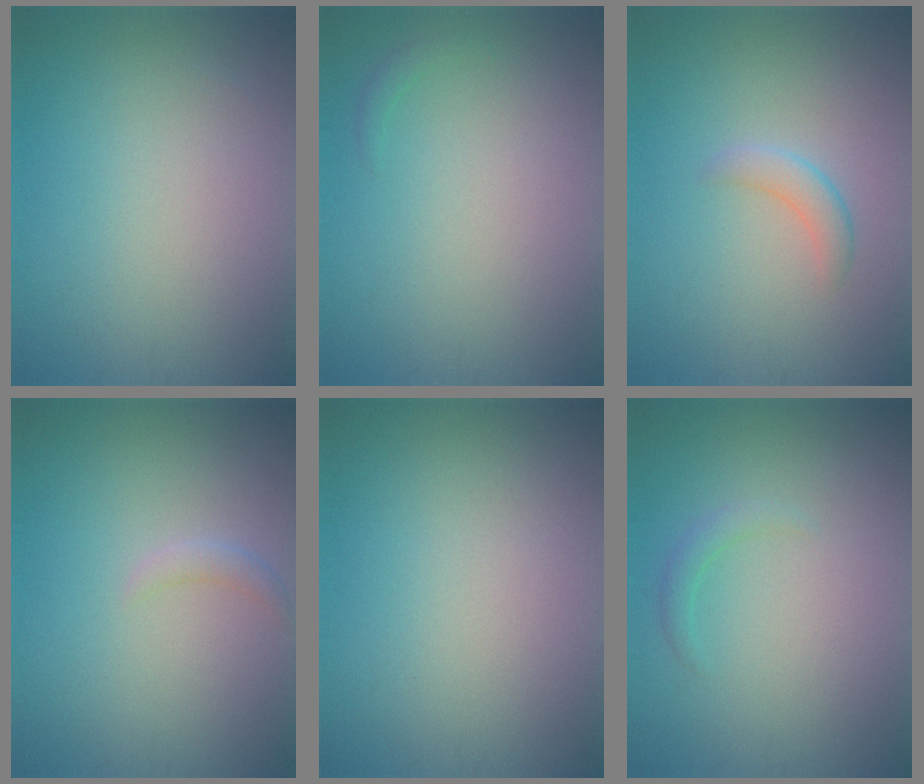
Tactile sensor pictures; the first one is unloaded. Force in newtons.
{"total": 0.7, "press": 0.7, "slide": 0.1}
{"total": 1.8, "press": 1.8, "slide": 0.1}
{"total": 1.0, "press": 1.0, "slide": 0.1}
{"total": 0.0}
{"total": 1.1, "press": 1.1, "slide": 0.2}